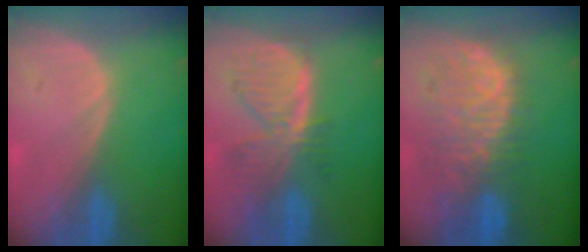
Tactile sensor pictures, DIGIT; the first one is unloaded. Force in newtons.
{"total": 8.1, "press": 7.0, "slide": 4.0}
{"total": 10.9, "press": 9.4, "slide": 5.4}